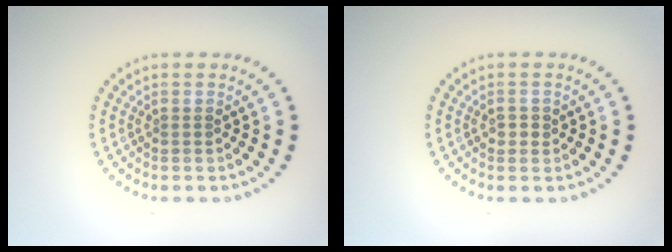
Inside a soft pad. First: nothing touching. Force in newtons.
{"total": 1.1, "press": 1.0, "slide": 0.2}